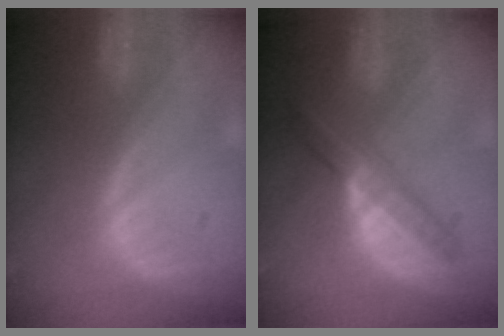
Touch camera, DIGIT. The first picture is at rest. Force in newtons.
{"total": 7.0, "press": 5.9, "slide": 3.7}